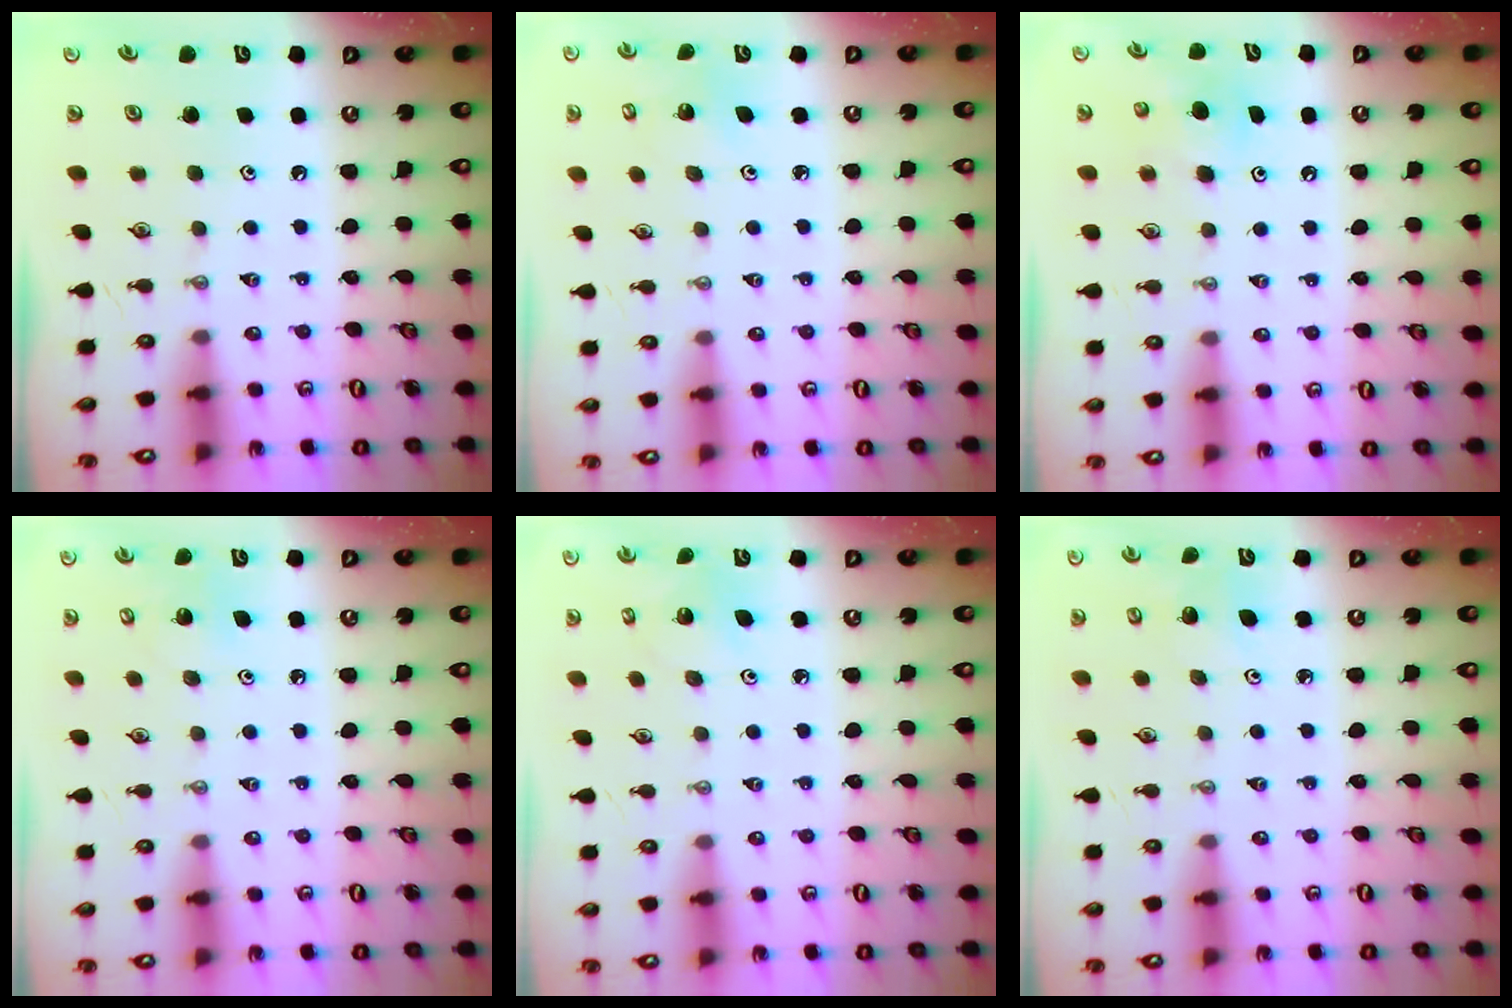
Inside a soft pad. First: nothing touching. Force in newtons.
{"total": 3.7, "press": 3.7, "slide": 0.2}
{"total": 5.5, "press": 5.4, "slide": 1.1}
{"total": 5.0, "press": 5.0, "slide": 0.3}
{"total": 2.9, "press": 2.9, "slide": 0.3}
{"total": 6.3, "press": 6.2, "slide": 1.0}